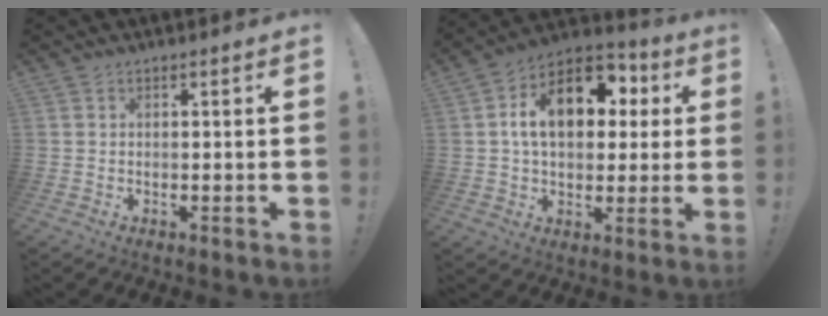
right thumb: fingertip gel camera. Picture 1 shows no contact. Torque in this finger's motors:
{"motor_torque": [1.61, 1.77, 1.08, 0.57, 0.11]}